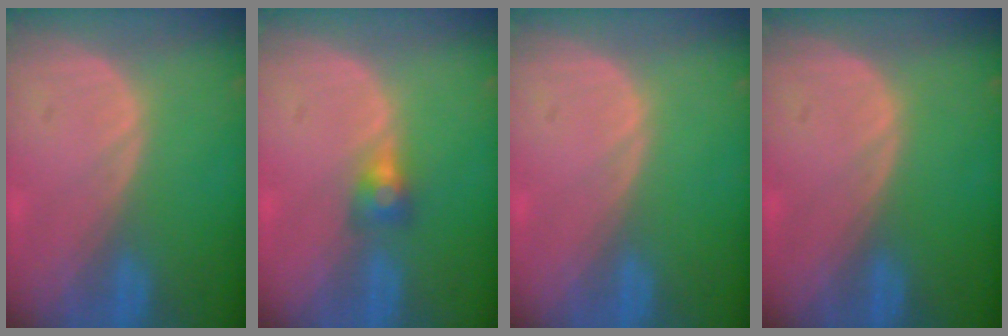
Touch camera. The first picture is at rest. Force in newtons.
{"total": 2.9, "press": 2.5, "slide": 1.5}
{"total": 0.0}
{"total": 0.0}